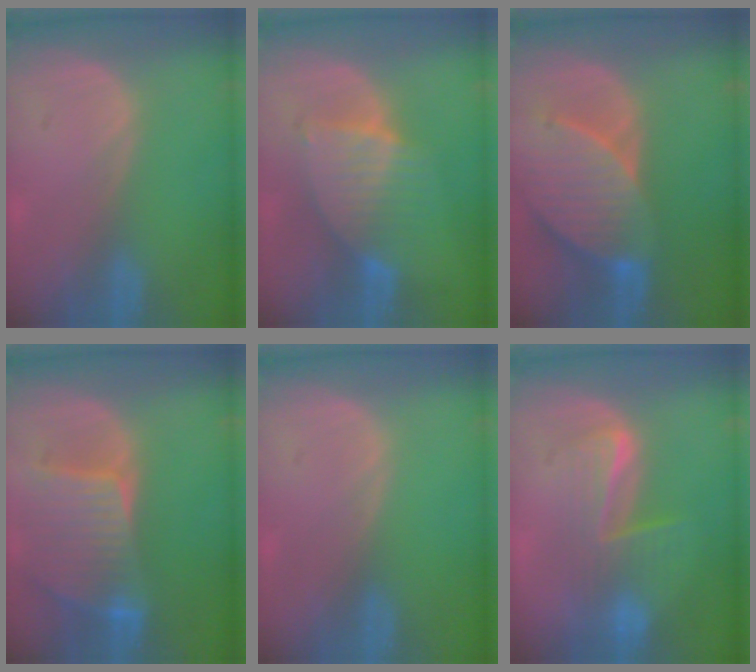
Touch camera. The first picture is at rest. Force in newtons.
{"total": 6.3, "press": 6.3, "slide": 0.6}
{"total": 9.8, "press": 8.8, "slide": 4.3}
{"total": 9.3, "press": 8.1, "slide": 4.4}
{"total": 0.0}
{"total": 6.2, "press": 6.1, "slide": 1.5}